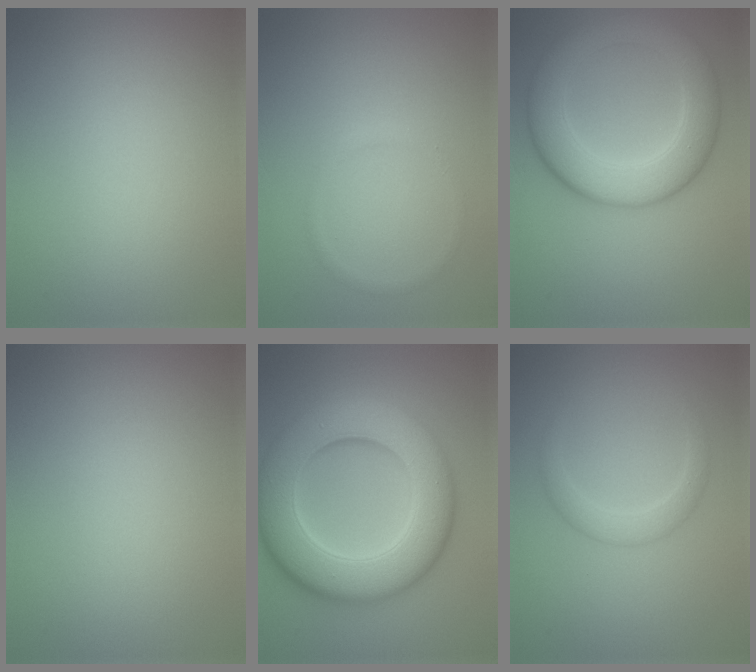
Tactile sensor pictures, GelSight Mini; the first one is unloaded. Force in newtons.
{"total": 0.8, "press": 0.8, "slide": 0.1}
{"total": 7.9, "press": 7.9, "slide": 0.2}
{"total": 0.0}
{"total": 11.8, "press": 11.8, "slide": 0.2}
{"total": 2.0, "press": 2.0, "slide": 0.1}